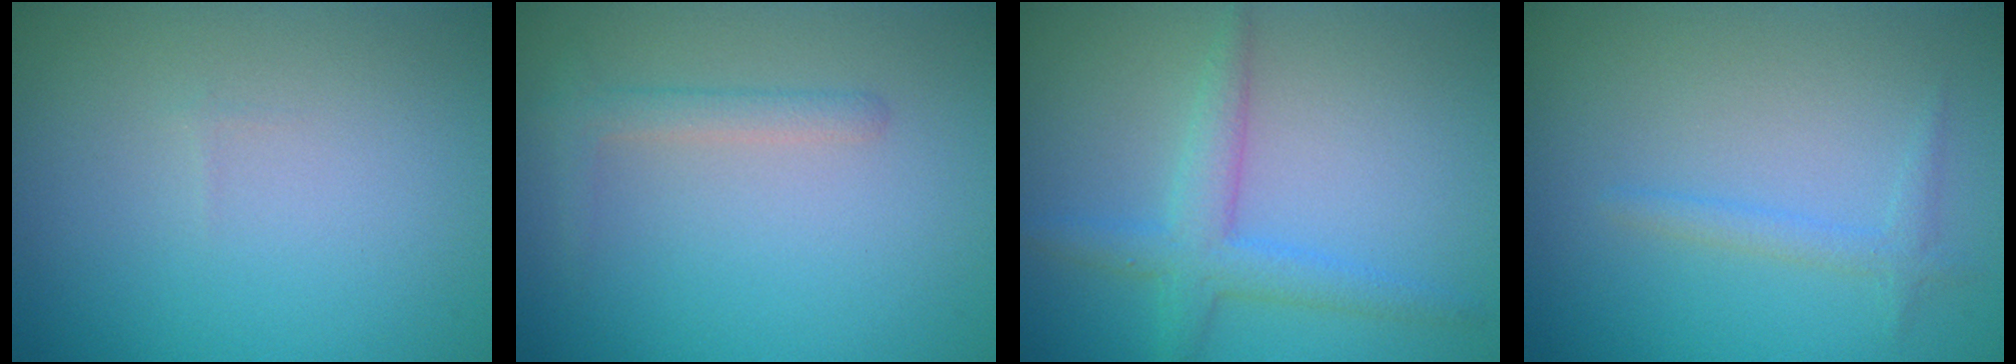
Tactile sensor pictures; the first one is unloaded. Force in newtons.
{"total": 0.9, "press": 0.9, "slide": 0.1}
{"total": 3.0, "press": 3.0, "slide": 0.2}
{"total": 1.3, "press": 1.3, "slide": 0.1}